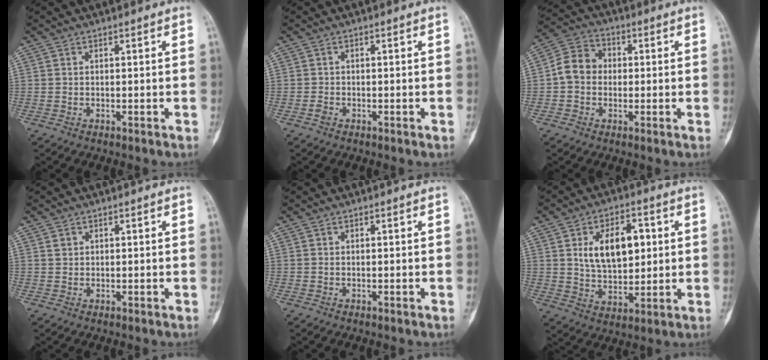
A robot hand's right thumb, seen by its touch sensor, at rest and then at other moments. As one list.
[{"total": 0.9, "force": [-0.6, 0.5, 0.5], "torque": [-0.010, 0.001, -0.014]}, {"total": 7.5, "force": [-0.3, 6.4, 3.9], "torque": [-0.056, 0.025, -0.020]}, {"total": 0.9, "force": [0.4, 0.7, 0.2], "torque": [0.005, -0.001, 0.007]}, {"total": 0.0}, {"total": 12.6, "force": [2.8, 7.4, 9.8], "torque": [-0.131, -0.006, 0.051]}]